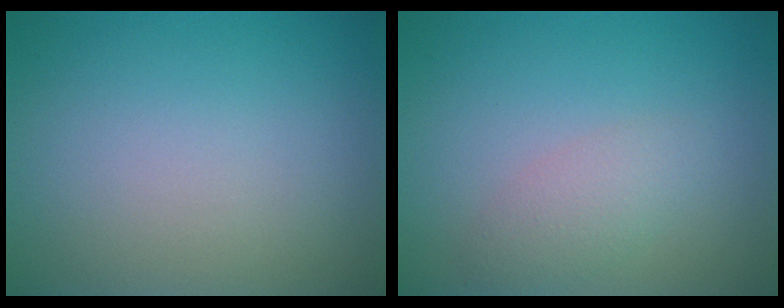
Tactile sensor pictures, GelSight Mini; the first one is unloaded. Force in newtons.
{"total": 2.1, "press": 2.1, "slide": 0.2}